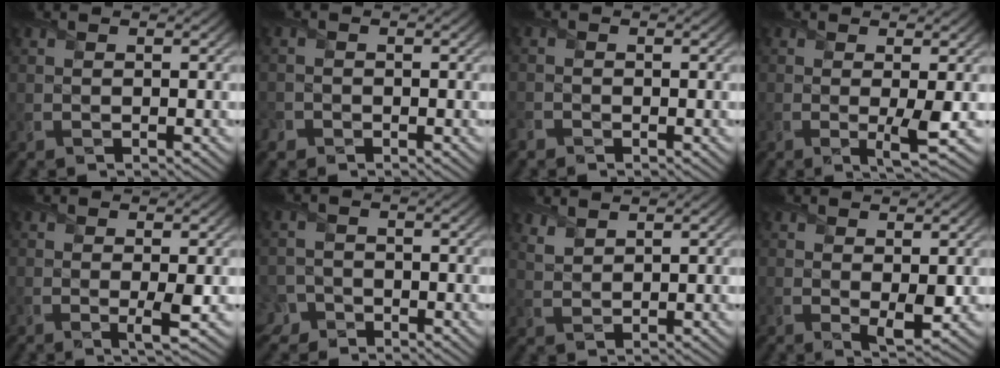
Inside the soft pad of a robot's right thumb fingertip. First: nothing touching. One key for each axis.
{"total": 1.4, "fx": -1.0, "fy": 1.0, "fz": 0.1, "tx": 0.003, "ty": -0.003, "tz": -0.022}
{"total": 1.1, "fx": -0.9, "fy": 0.6, "fz": 0.2, "tx": -0.005, "ty": -0.003, "tz": -0.022}
{"total": 2.7, "fx": -0.1, "fy": 0.2, "fz": 2.7, "tx": -0.053, "ty": -0.008, "tz": -0.002}
{"total": 2.1, "fx": 0.0, "fy": 0.2, "fz": 2.1, "tx": -0.040, "ty": -0.005, "tz": -0.003}
{"total": 3.3, "fx": -2.2, "fy": 2.2, "fz": 0.7, "tx": -0.017, "ty": 0.000, "tz": -0.047}
{"total": 2.6, "fx": 2.2, "fy": 0.8, "fz": 1.0, "tx": -0.030, "ty": -0.002, "tz": 0.053}
{"total": 2.7, "fx": 0.5, "fy": 1.1, "fz": 2.4, "tx": -0.043, "ty": -0.012, "tz": 0.013}